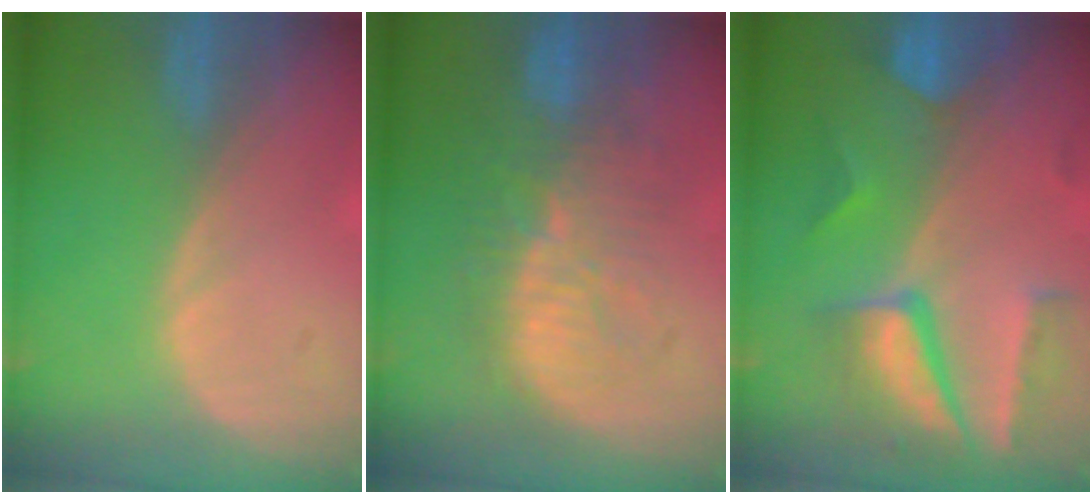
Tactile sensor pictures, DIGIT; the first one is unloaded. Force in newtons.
{"total": 11.1, "press": 9.9, "slide": 5.0}
{"total": 9.9, "press": 8.5, "slide": 5.1}